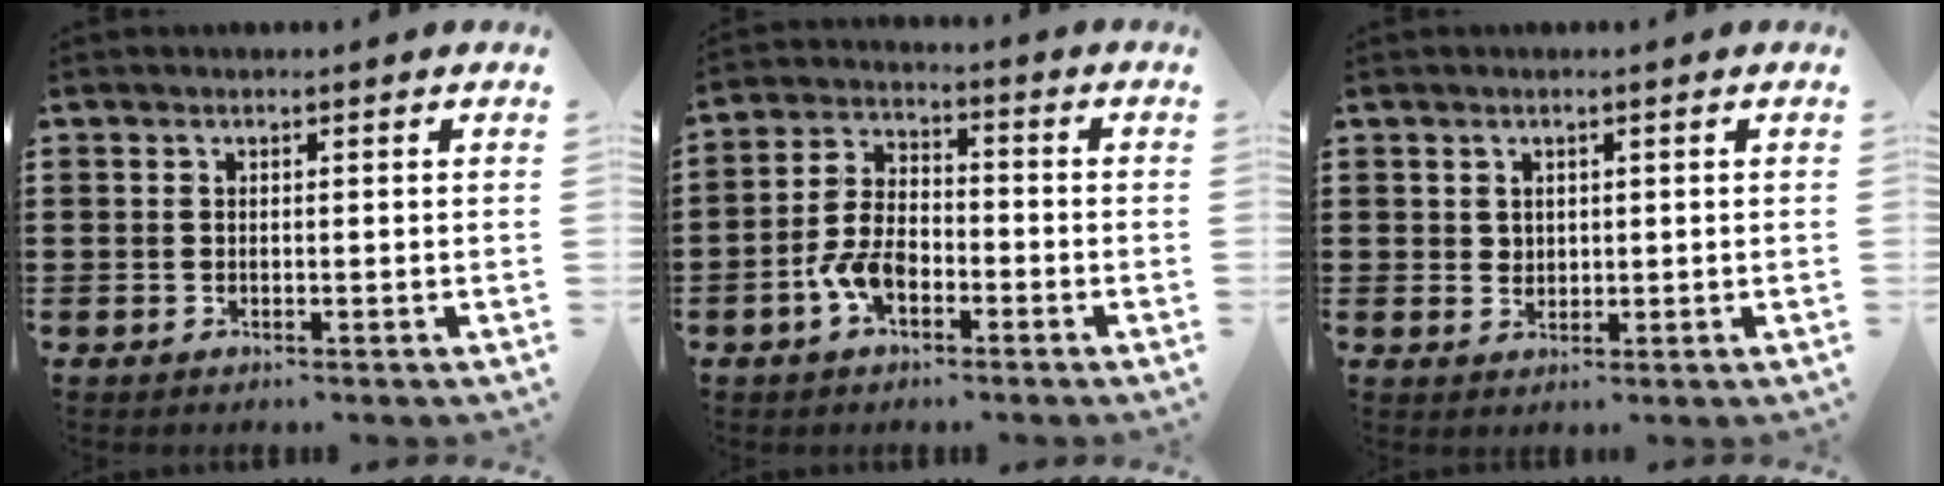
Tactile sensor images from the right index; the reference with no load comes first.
{"total": 6.8, "force": [-2.9, 3.8, 4.8], "torque": [-0.121, 0.002, -0.062]}
{"total": 1.6, "force": [1.0, 1.2, 0.3], "torque": [-0.009, 0.005, 0.019]}